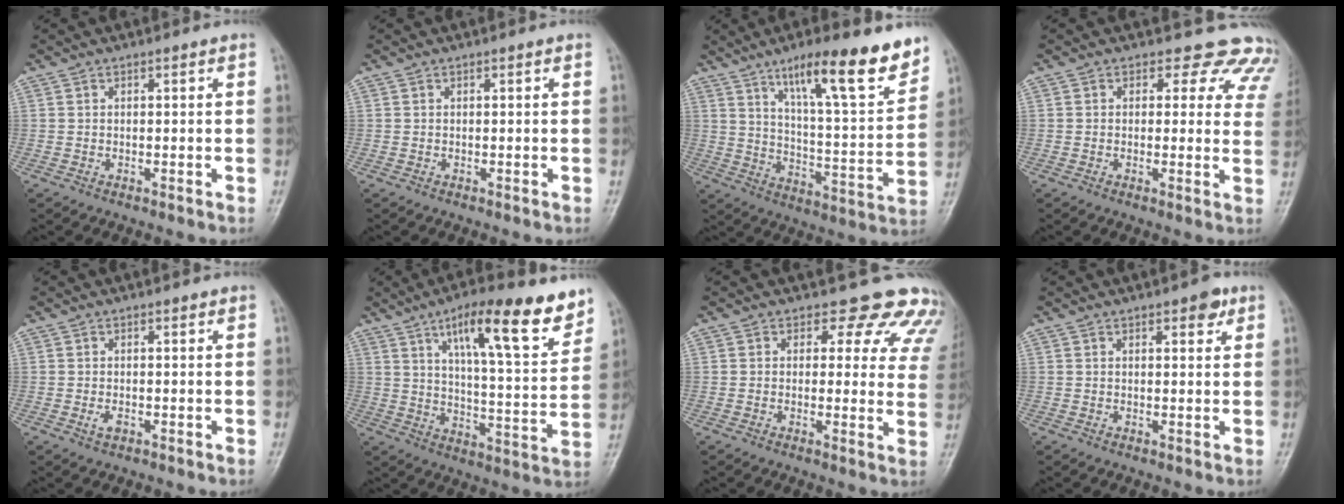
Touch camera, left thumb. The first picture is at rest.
{"total": 0.0}
{"total": 18.5, "force": [12.1, 3.7, 13.6], "torque": [-0.177, -0.064, 0.193]}
{"total": 9.7, "force": [8.3, 4.9, 1.2], "torque": [0.043, -0.035, 0.056]}
{"total": 1.6, "force": [-0.4, 0.9, 1.2], "torque": [-0.021, -0.003, -0.006]}
{"total": 18.4, "force": [11.0, 4.6, 14.0], "torque": [-0.181, -0.051, 0.173]}
{"total": 11.6, "force": [10.1, 5.4, 2.2], "torque": [0.033, -0.055, 0.082]}
{"total": 3.0, "force": [1.7, 1.3, 2.1], "torque": [-0.018, -0.005, 0.019]}